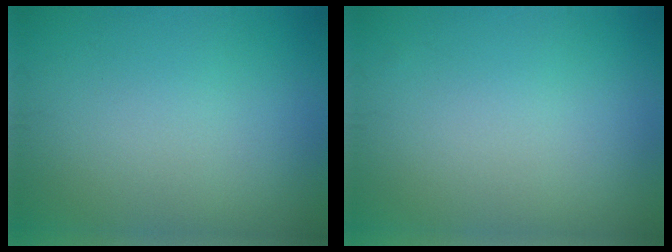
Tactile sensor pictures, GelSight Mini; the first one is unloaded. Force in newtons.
{"total": 0.0}